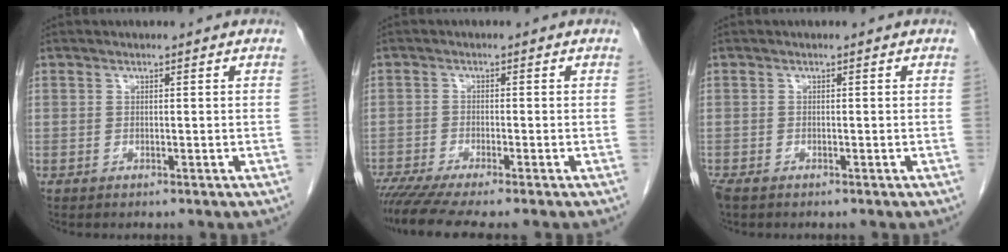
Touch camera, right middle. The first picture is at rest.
{"total": 8.5, "force": [-7.0, -0.1, 4.8], "torque": [-0.074, -0.020, -0.115]}
{"total": 1.9, "force": [-1.4, 0.8, 1.0], "torque": [-0.025, -0.006, -0.023]}